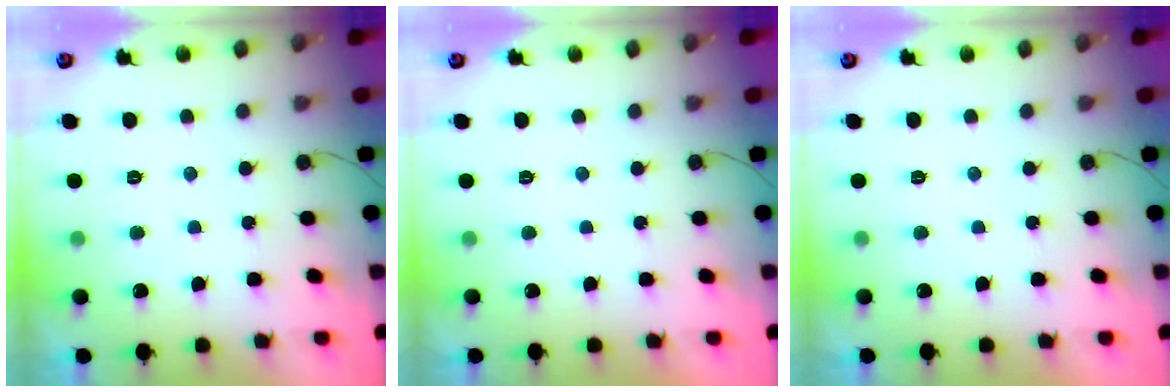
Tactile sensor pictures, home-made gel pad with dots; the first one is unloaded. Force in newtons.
{"total": 1.7, "press": 1.7, "slide": 0.1}
{"total": 1.8, "press": 1.8, "slide": 0.0}